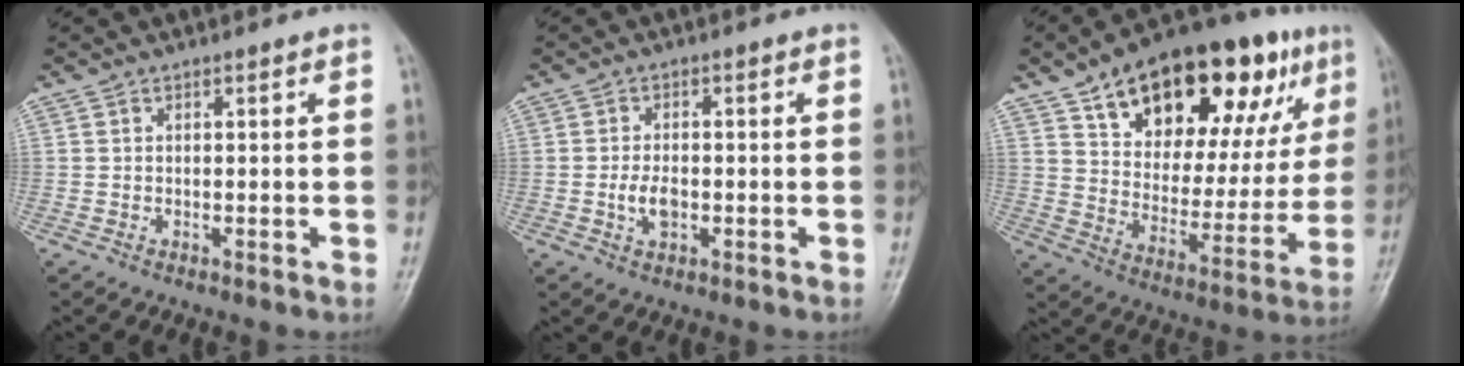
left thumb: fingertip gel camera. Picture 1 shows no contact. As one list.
[{"total": 3.8, "force": [-0.8, 2.3, 3.0], "torque": [-0.053, 0.003, -0.016]}, {"total": 28.5, "force": [15.0, 13.5, 20.1], "torque": [-0.259, -0.011, 0.234]}]